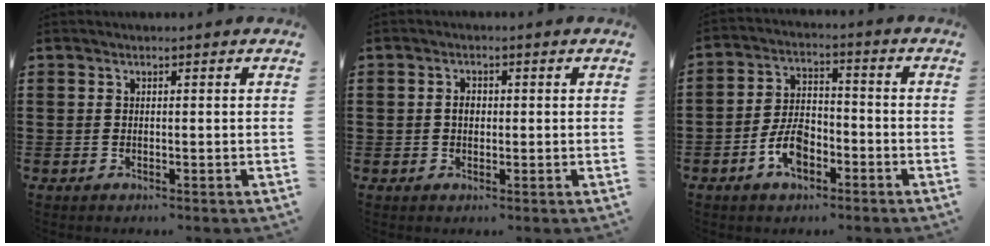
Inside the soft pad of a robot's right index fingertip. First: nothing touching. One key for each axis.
{"total": 2.0, "fx": 0.0, "fy": 1.3, "fz": 1.5, "tx": -0.029, "ty": 0.007, "tz": -0.001}
{"total": 6.9, "fx": -3.1, "fy": 3.8, "fz": 4.8, "tx": -0.107, "ty": 0.006, "tz": -0.062}